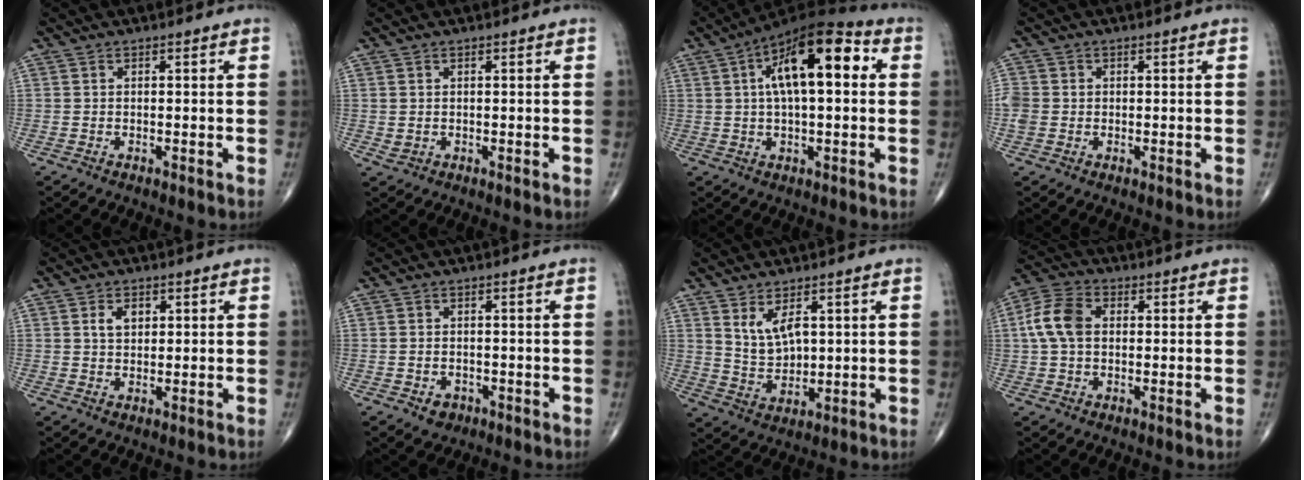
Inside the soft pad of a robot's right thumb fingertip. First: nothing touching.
{"total": 1.1, "force": [0.2, 0.9, 0.6], "torque": [-0.010, -0.003, 0.008]}
{"total": 17.0, "force": [3.8, 7.0, 15.0], "torque": [-0.224, 0.029, 0.051]}
{"total": 3.7, "force": [0.0, 3.2, 1.7], "torque": [-0.038, 0.009, 0.003]}
{"total": 3.2, "force": [1.1, 2.2, 2.1], "torque": [-0.028, 0.000, 0.020]}
{"total": 2.4, "force": [-1.0, 1.9, 0.9], "torque": [-0.004, 0.005, -0.010]}
{"total": 6.3, "force": [2.7, 3.3, 4.7], "torque": [-0.076, -0.022, 0.061]}
{"total": 8.4, "force": [1.0, 5.8, 6.1], "torque": [-0.126, 0.021, 0.014]}